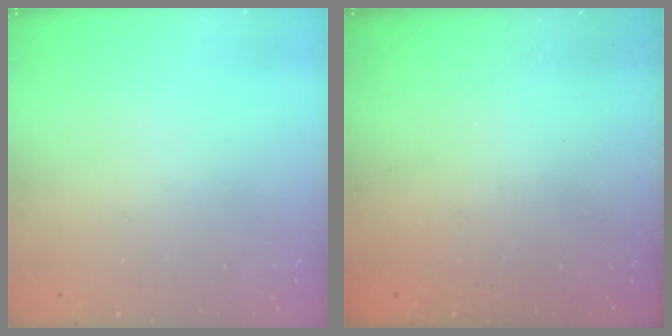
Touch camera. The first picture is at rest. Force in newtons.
{"total": 2.4, "press": 2.3, "slide": 0.8}